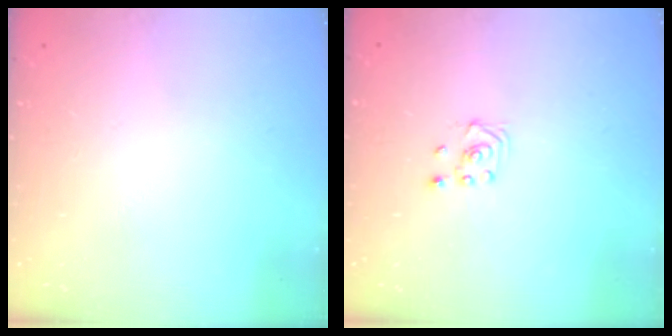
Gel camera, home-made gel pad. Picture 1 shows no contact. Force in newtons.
{"total": 1.9, "press": 1.8, "slide": 0.6}